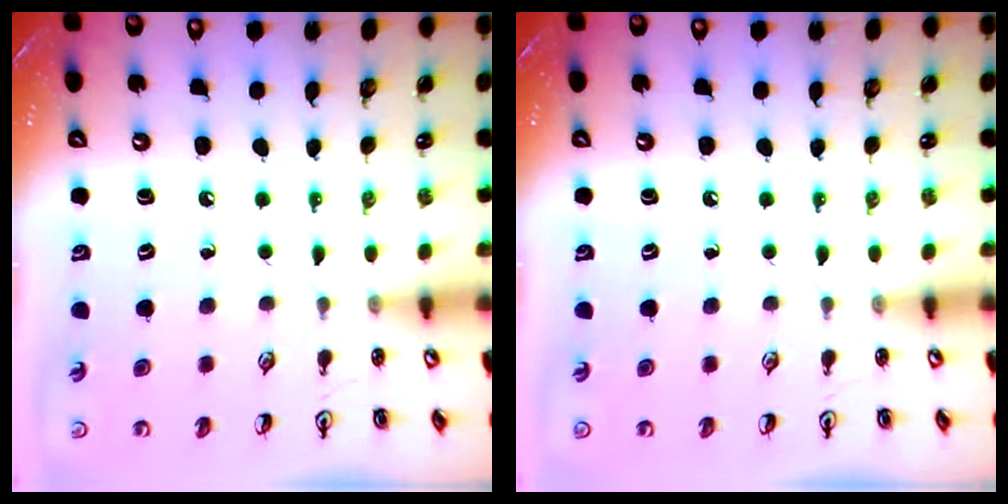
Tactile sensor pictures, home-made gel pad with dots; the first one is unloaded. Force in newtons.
{"total": 0.0}